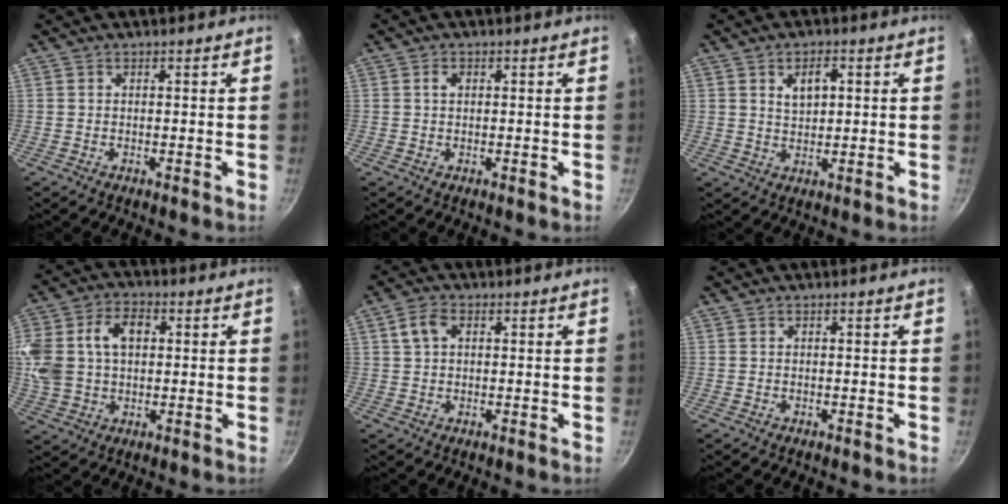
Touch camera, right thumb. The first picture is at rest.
{"total": 1.4, "force": [0.4, 1.0, 1.0], "torque": [-0.015, 0.004, 0.006]}
{"total": 5.0, "force": [1.5, 3.0, 3.7], "torque": [-0.048, -0.001, 0.028]}
{"total": 18.6, "force": [3.4, 13.7, 12.0], "torque": [-0.268, 0.039, 0.061]}
{"total": 4.3, "force": [1.3, 2.8, 2.9], "torque": [-0.051, 0.006, 0.021]}
{"total": 0.0}